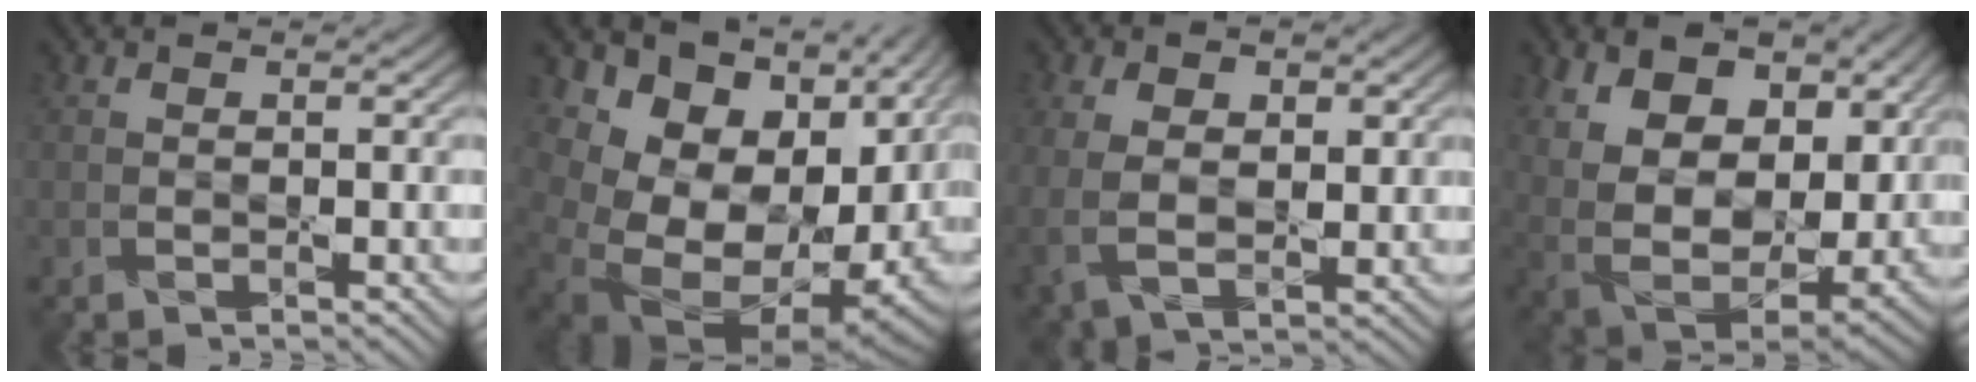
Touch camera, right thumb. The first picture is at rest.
{"total": 18.8, "force": [-0.4, 14.1, 12.5], "torque": [-0.189, -0.026, 0.044]}
{"total": 7.1, "force": [0.9, 4.8, 5.1], "torque": [-0.118, -0.013, 0.023]}
{"total": 15.9, "force": [4.8, 11.0, 10.5], "torque": [-0.217, 0.007, 0.086]}